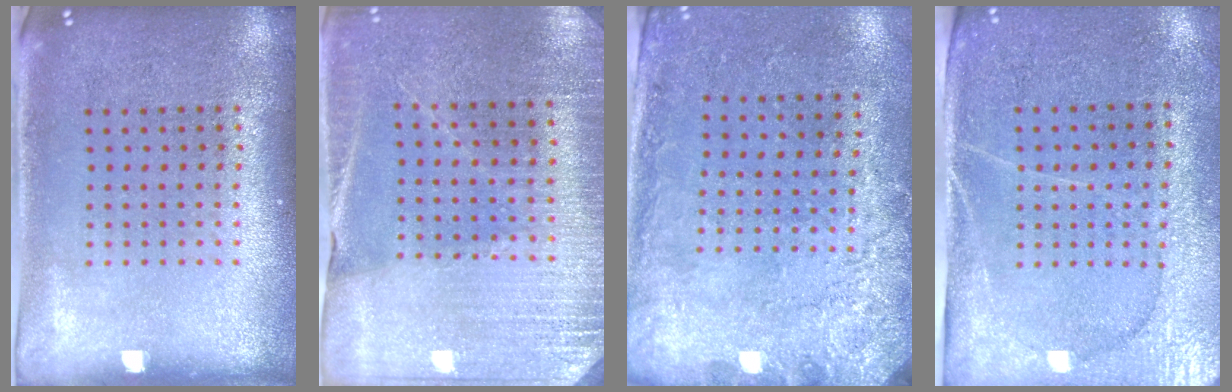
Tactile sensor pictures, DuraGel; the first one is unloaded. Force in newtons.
{"total": 2.9, "press": 2.9, "slide": 0.2}
{"total": 2.7, "press": 2.0, "slide": 1.8}
{"total": 3.0, "press": 2.8, "slide": 1.3}